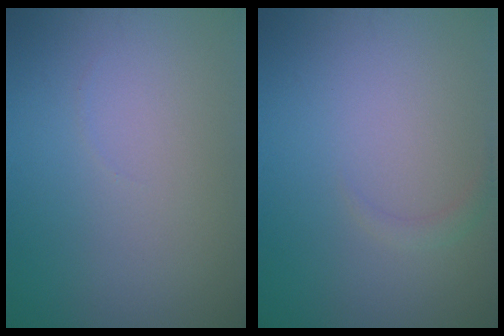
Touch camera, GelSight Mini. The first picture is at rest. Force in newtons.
{"total": 0.8, "press": 0.8, "slide": 0.1}